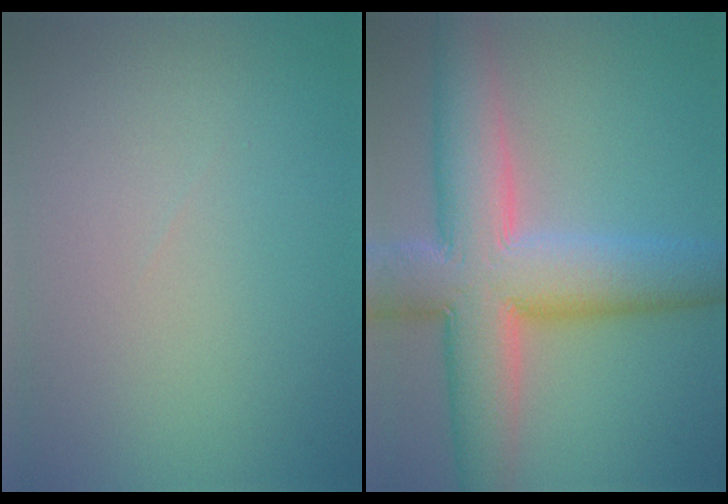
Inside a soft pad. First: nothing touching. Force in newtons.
{"total": 11.6, "press": 11.6, "slide": 1.0}